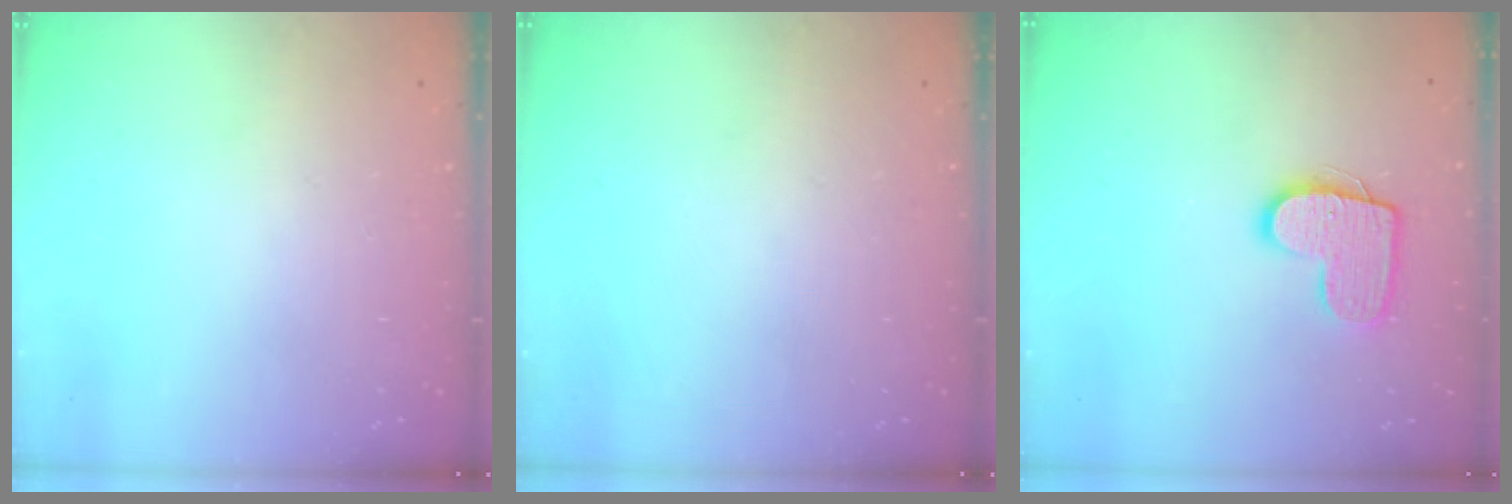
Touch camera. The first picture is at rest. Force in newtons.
{"total": 0.0}
{"total": 11.8, "press": 11.8, "slide": 0.6}